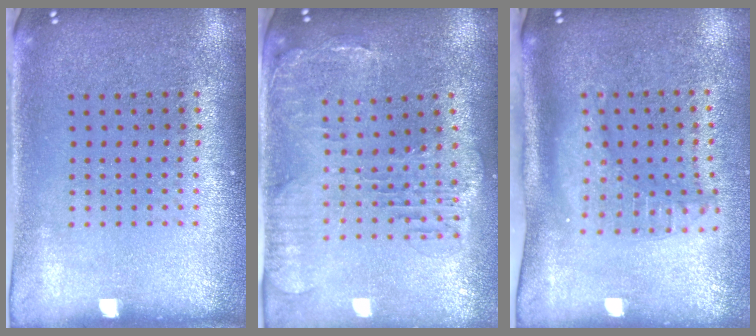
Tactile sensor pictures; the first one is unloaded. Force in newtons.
{"total": 1.5, "press": 1.4, "slide": 0.4}
{"total": 2.0, "press": 1.6, "slide": 1.3}